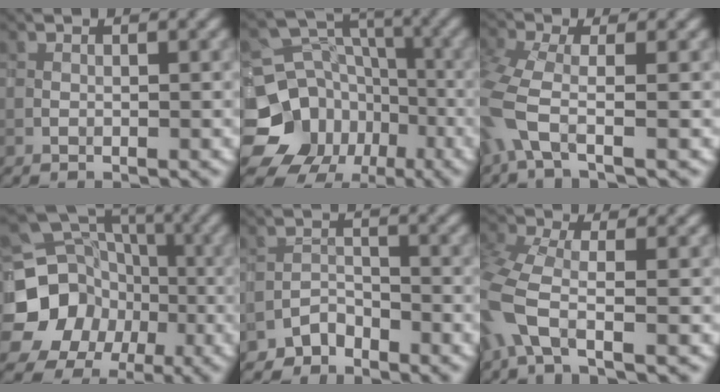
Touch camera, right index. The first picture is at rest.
{"total": 14.5, "force": [-6.4, 12.2, 4.3], "torque": [-0.099, -0.016, -0.116]}
{"total": 5.3, "force": [-2.2, 2.2, 4.3], "torque": [-0.115, -0.006, -0.057]}
{"total": 13.1, "force": [-3.1, 11.9, 4.4], "torque": [-0.102, -0.019, -0.071]}
{"total": 1.9, "force": [-1.6, 0.9, 0.0], "torque": [0.007, 0.013, -0.032]}
{"total": 6.1, "force": [-2.3, 3.0, 4.9], "torque": [-0.127, -0.001, -0.063]}